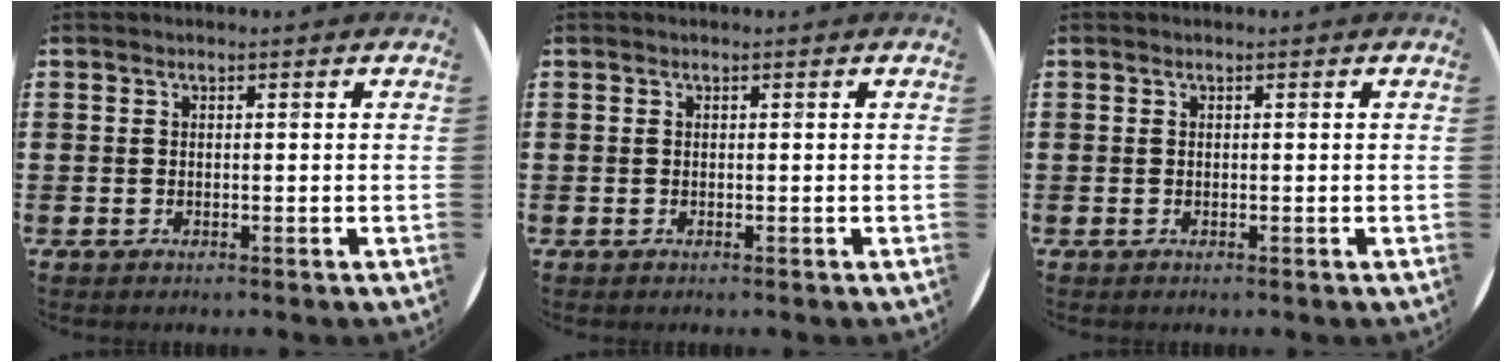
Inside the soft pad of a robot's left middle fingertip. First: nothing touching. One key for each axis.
{"total": 0.0}
{"total": 0.0}